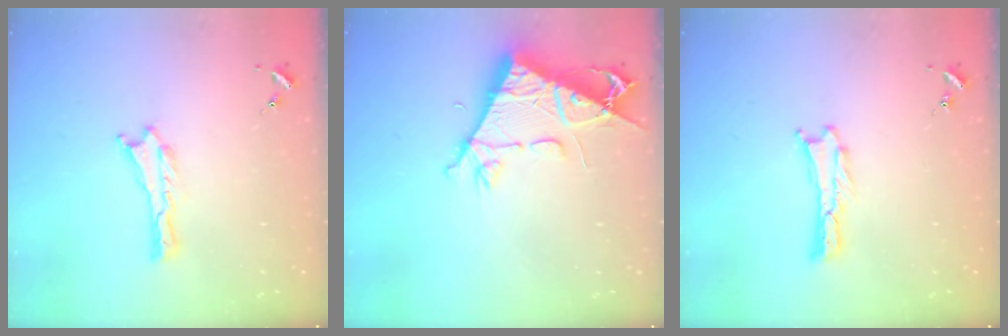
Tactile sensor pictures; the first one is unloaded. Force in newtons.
{"total": 9.2, "press": 9.1, "slide": 1.4}
{"total": 0.0}